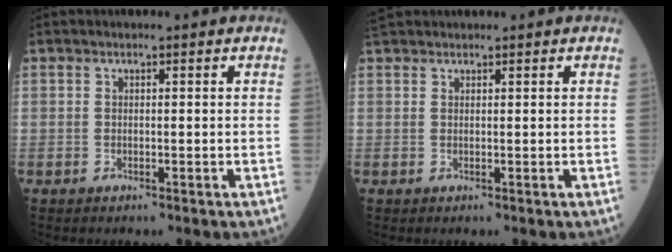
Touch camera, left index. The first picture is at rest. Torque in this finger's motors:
{"motor_torque": [-0.43, -0.88, 0.07, 0.03]}